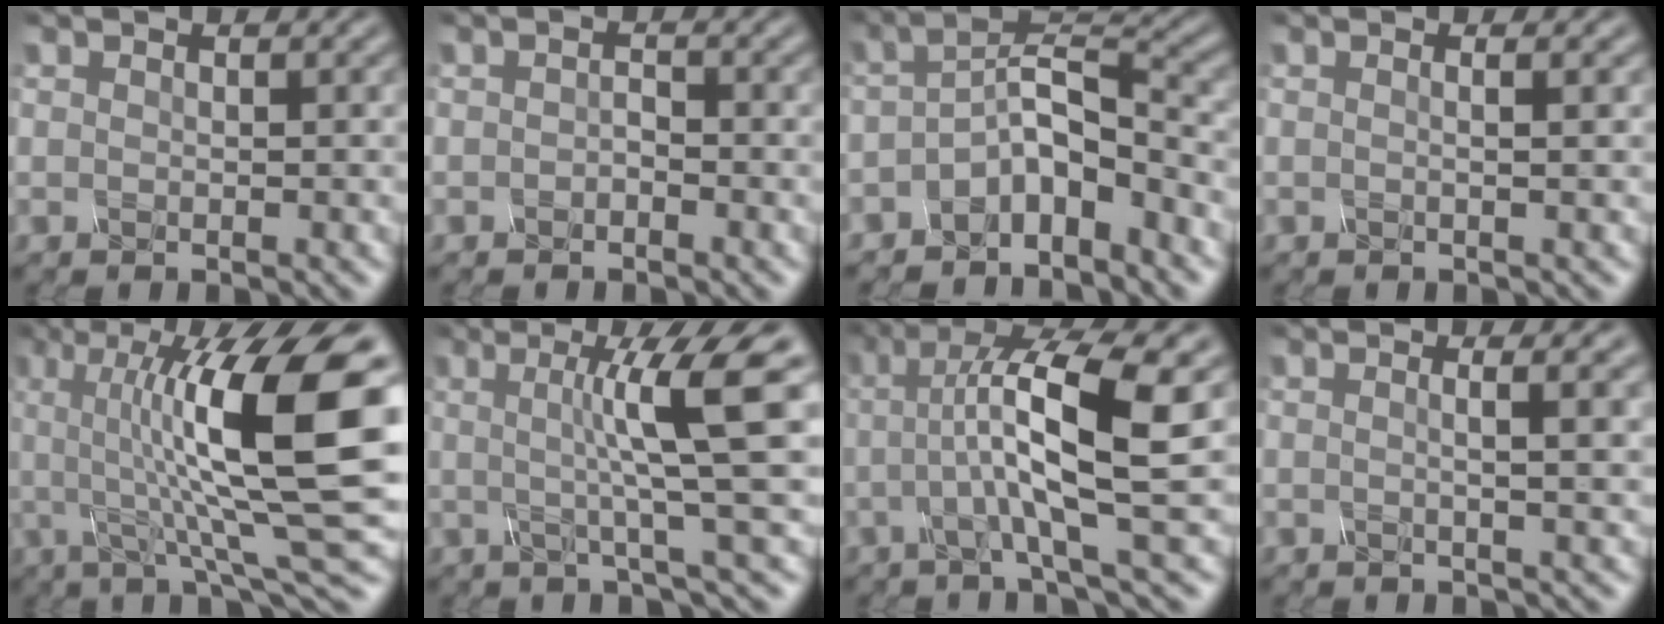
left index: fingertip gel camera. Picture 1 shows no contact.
{"total": 0.7, "force": [-0.6, 0.3, 0.3], "torque": [-0.010, -0.001, -0.009]}
{"total": 4.7, "force": [-2.7, 1.6, 3.5], "torque": [-0.063, 0.011, -0.054]}
{"total": 1.6, "force": [0.2, 0.7, 1.5], "torque": [-0.011, 0.000, -0.020]}
{"total": 13.3, "force": [1.7, 2.8, 12.8], "torque": [-0.202, 0.009, 0.029]}
{"total": 8.2, "force": [1.1, 1.0, 8.1], "torque": [-0.118, 0.010, 0.018]}
{"total": 8.6, "force": [0.8, 1.5, 8.5], "torque": [-0.132, 0.010, 0.012]}
{"total": 4.7, "force": [1.0, 1.7, 4.3], "torque": [-0.036, 0.020, -0.019]}